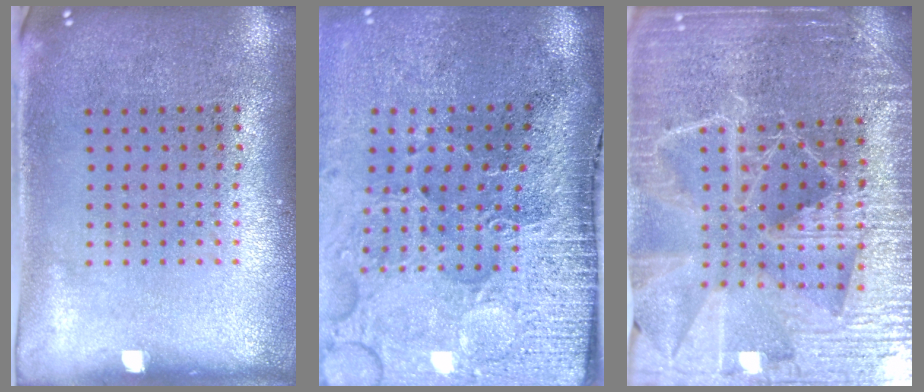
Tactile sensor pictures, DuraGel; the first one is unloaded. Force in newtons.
{"total": 5.1, "press": 4.1, "slide": 3.0}
{"total": 5.1, "press": 4.6, "slide": 2.1}